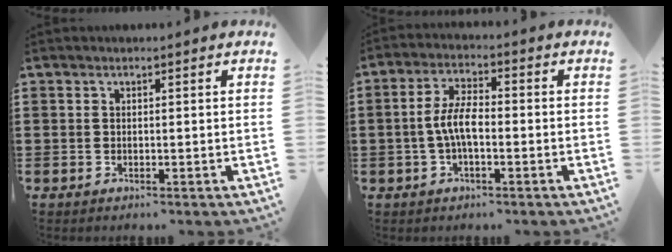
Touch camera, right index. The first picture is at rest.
{"total": 5.9, "force": [-1.0, 2.1, 5.4], "torque": [-0.122, -0.001, -0.026]}